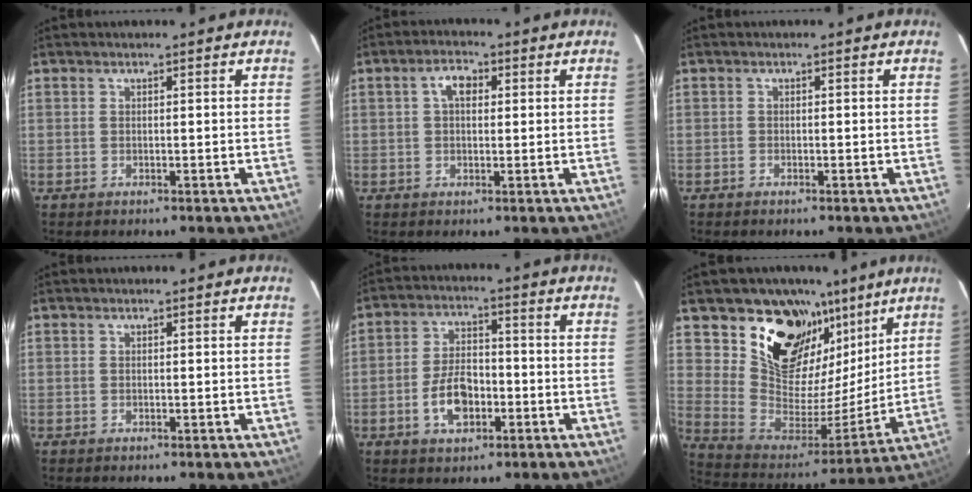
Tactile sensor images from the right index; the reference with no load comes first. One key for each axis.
{"total": 3.7, "fx": 0.9, "fy": 2.3, "fz": 2.8, "tx": -0.049, "ty": 0.014, "tz": 0.016}
{"total": 0.6, "fx": -0.5, "fy": 0.3, "fz": 0.0, "tx": -0.003, "ty": 0.001, "tz": -0.012}
{"total": 0.0}
{"total": 8.4, "fx": -3.1, "fy": 4.8, "fz": 6.2, "tx": -0.123, "ty": 0.014, "tz": -0.047}
{"total": 21.3, "fx": 13.8, "fy": 13.7, "fz": 8.6, "tx": -0.171, "ty": -0.013, "tz": 0.261}